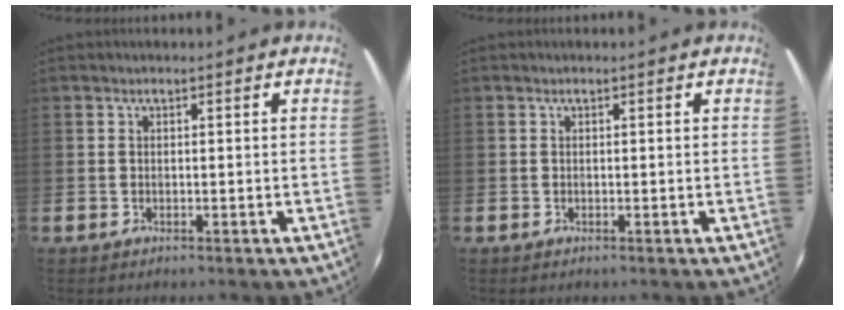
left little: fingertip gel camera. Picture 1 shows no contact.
{"total": 0.0}